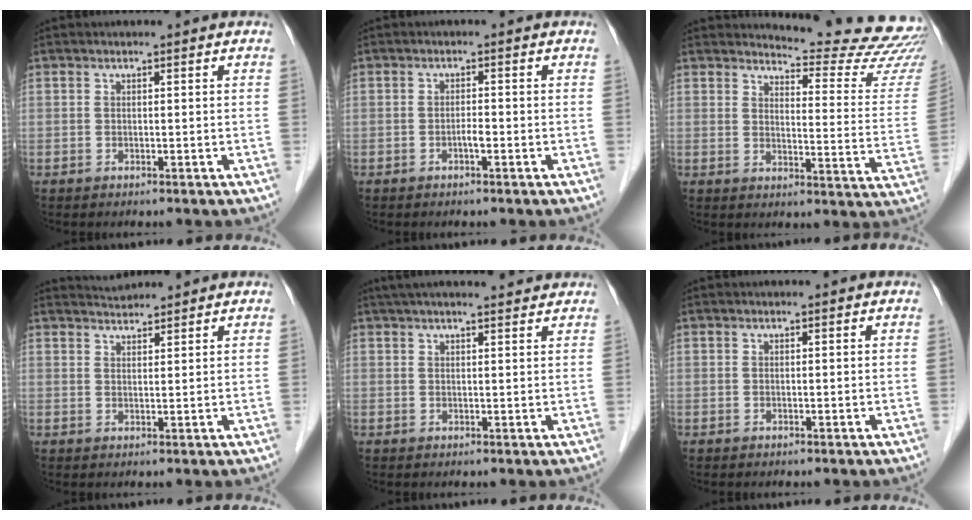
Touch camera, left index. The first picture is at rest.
{"total": 1.2, "force": [-0.6, 0.1, 1.0], "torque": [-0.018, 0.002, -0.012]}
{"total": 18.0, "force": [17.8, -0.1, 3.0], "torque": [-0.030, -0.144, 0.186]}
{"total": 2.7, "force": [2.7, 0.0, -0.1], "torque": [-0.006, 0.016, 0.054]}
{"total": 11.3, "force": [10.0, 1.5, 5.0], "torque": [-0.073, 0.035, 0.130]}
{"total": 0.0}